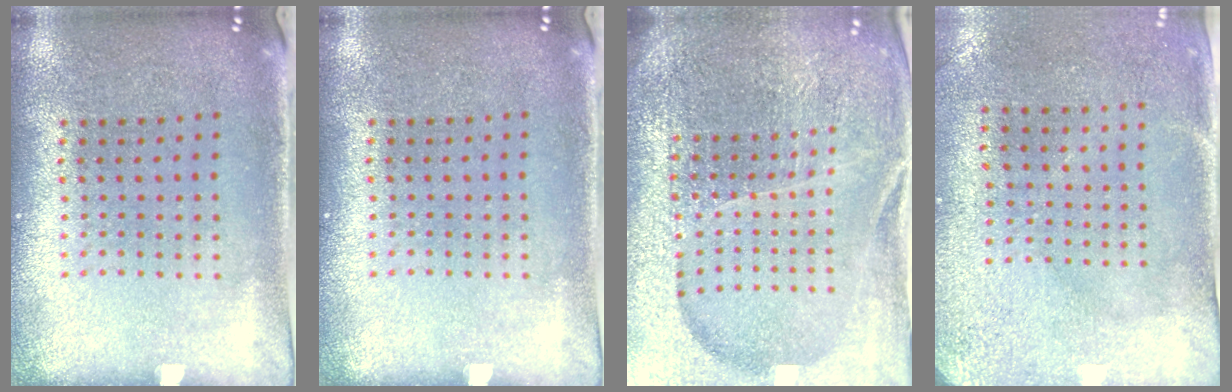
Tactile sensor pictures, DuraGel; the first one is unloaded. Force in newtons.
{"total": 0.0}
{"total": 5.7, "press": 5.1, "slide": 2.5}
{"total": 3.0, "press": 2.3, "slide": 1.9}